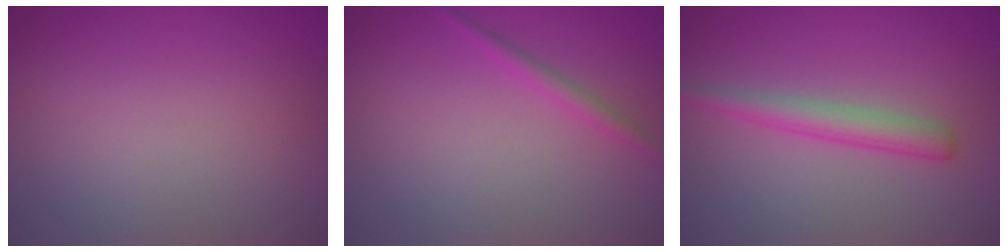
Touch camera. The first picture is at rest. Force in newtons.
{"total": 1.3, "press": 1.3, "slide": 0.0}
{"total": 2.8, "press": 2.8, "slide": 0.2}